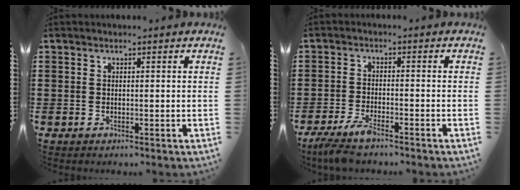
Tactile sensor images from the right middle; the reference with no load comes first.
{"total": 4.3, "force": [-3.5, 0.5, 2.5], "torque": [-0.062, -0.013, -0.071]}